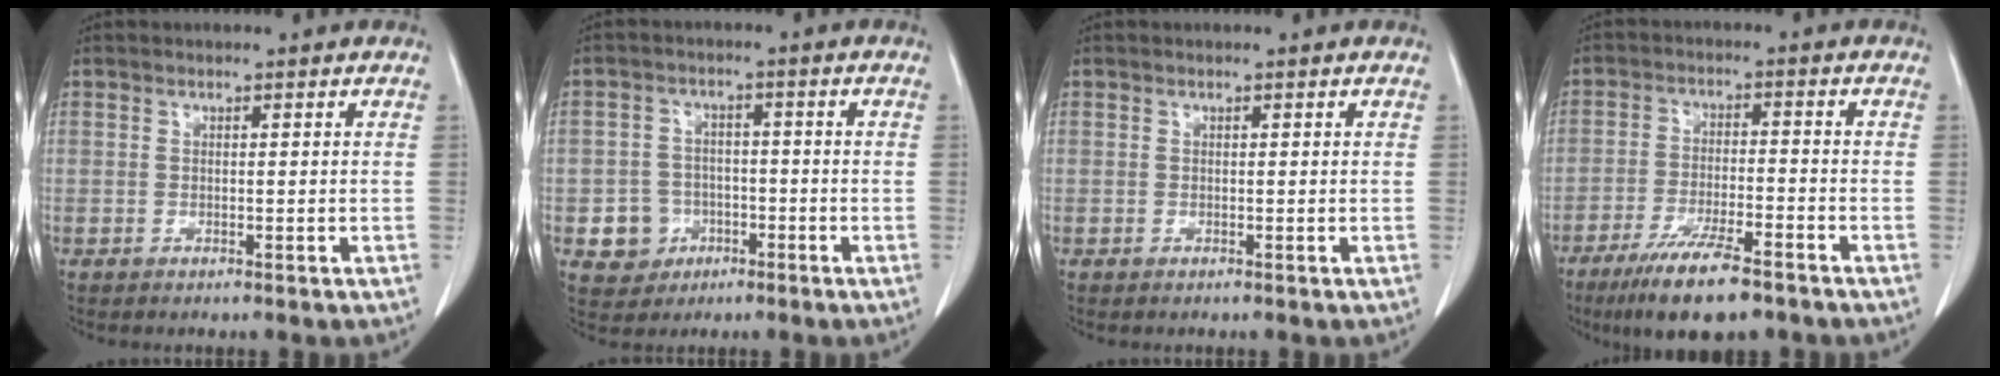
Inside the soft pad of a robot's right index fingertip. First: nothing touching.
{"total": 5.7, "force": [-2.1, 5.2, 1.0], "torque": [-0.014, 0.013, -0.027]}
{"total": 0.0}
{"total": 11.2, "force": [-8.0, 2.0, 7.5], "torque": [-0.132, -0.024, -0.132]}